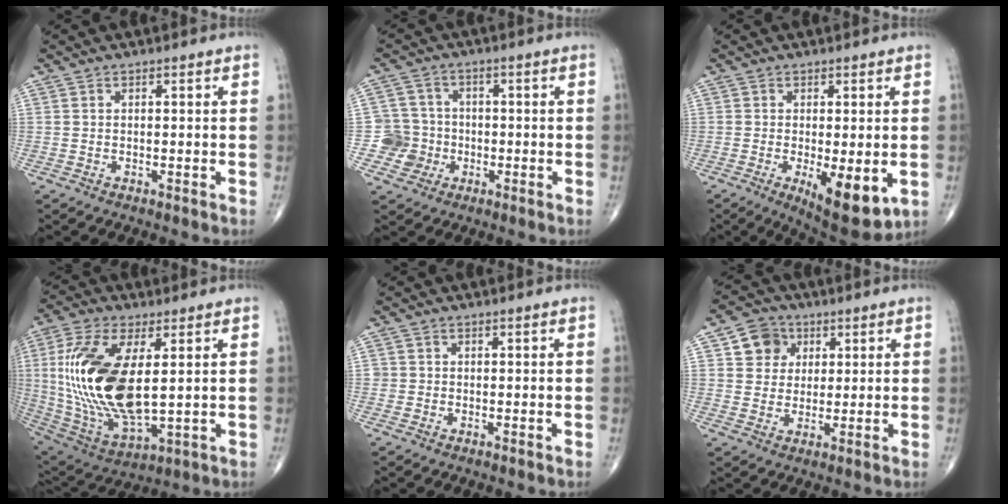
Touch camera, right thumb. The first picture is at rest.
{"total": 6.1, "force": [-1.8, 5.9, 0.0], "torque": [0.035, 0.015, -0.038]}
{"total": 10.0, "force": [-2.6, 3.6, 8.9], "torque": [-0.124, -0.023, -0.029]}
{"total": 22.1, "force": [2.6, 9.9, 19.6], "torque": [-0.411, -0.022, 0.058]}
{"total": 0.8, "force": [-0.1, 0.8, 0.0], "torque": [0.006, 0.005, -0.004]}
{"total": 6.9, "force": [2.5, 6.1, 2.0], "torque": [-0.002, -0.004, 0.039]}